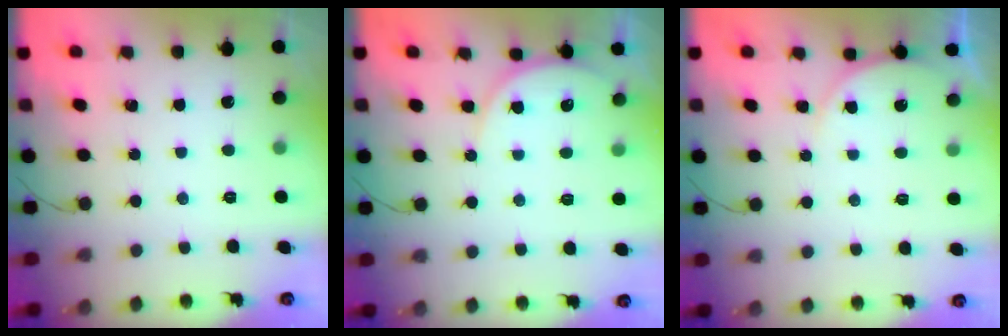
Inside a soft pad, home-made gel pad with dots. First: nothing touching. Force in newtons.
{"total": 7.0, "press": 7.0, "slide": 0.3}
{"total": 4.6, "press": 4.6, "slide": 0.4}